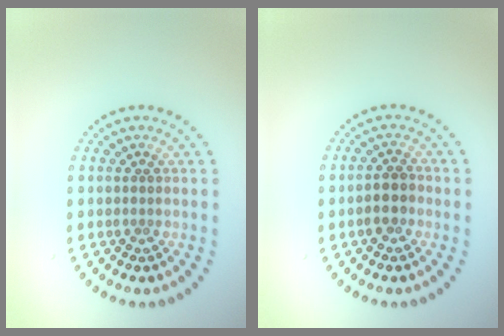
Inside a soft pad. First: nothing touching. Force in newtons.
{"total": 2.2, "press": 2.1, "slide": 0.7}